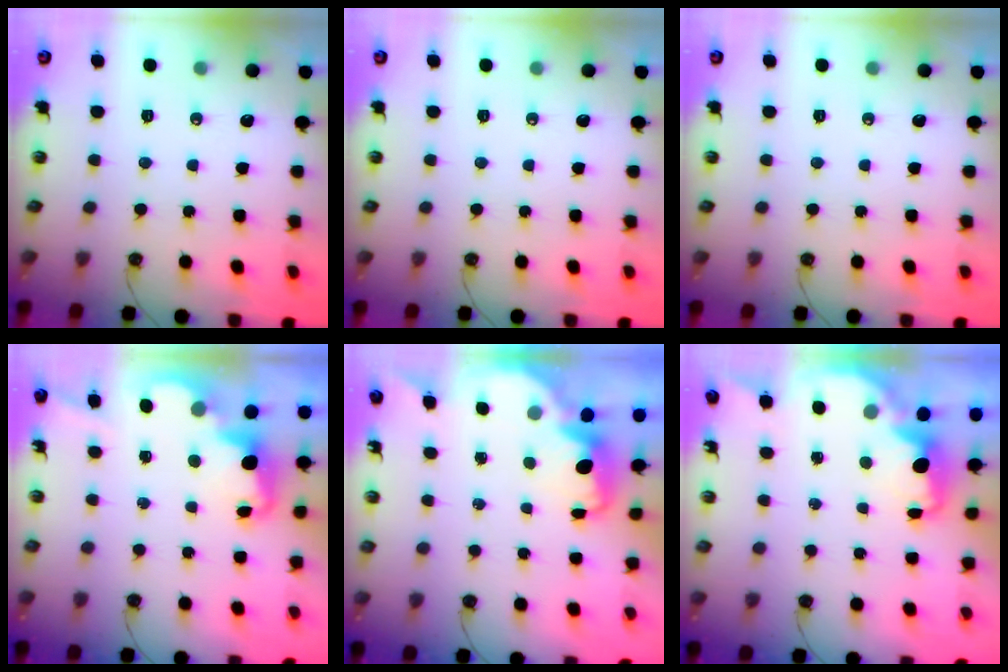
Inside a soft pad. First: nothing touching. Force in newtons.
{"total": 0.0}
{"total": 0.0}
{"total": 2.3, "press": 2.3, "slide": 0.5}
{"total": 2.4, "press": 2.3, "slide": 0.6}
{"total": 2.5, "press": 2.3, "slide": 0.8}